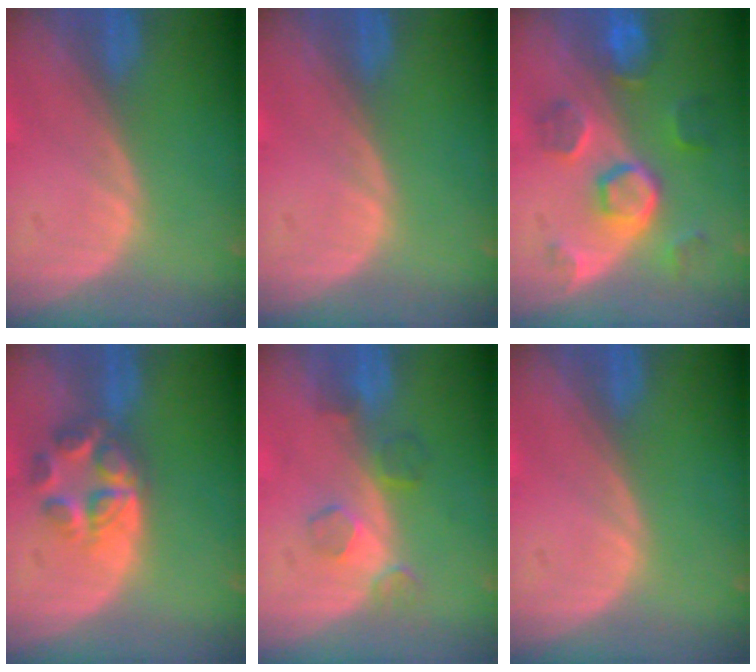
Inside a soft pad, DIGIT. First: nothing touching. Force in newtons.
{"total": 0.0}
{"total": 8.6, "press": 7.7, "slide": 4.0}
{"total": 5.9, "press": 5.4, "slide": 2.2}
{"total": 4.3, "press": 3.9, "slide": 1.7}
{"total": 0.0}